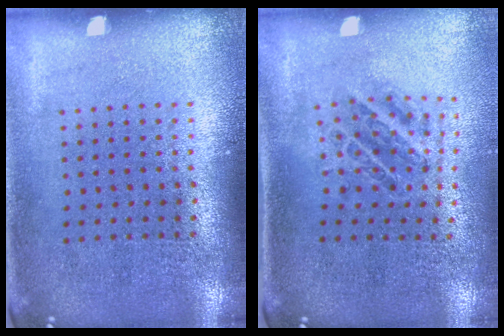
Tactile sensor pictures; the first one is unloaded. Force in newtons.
{"total": 1.1, "press": 1.1, "slide": 0.2}